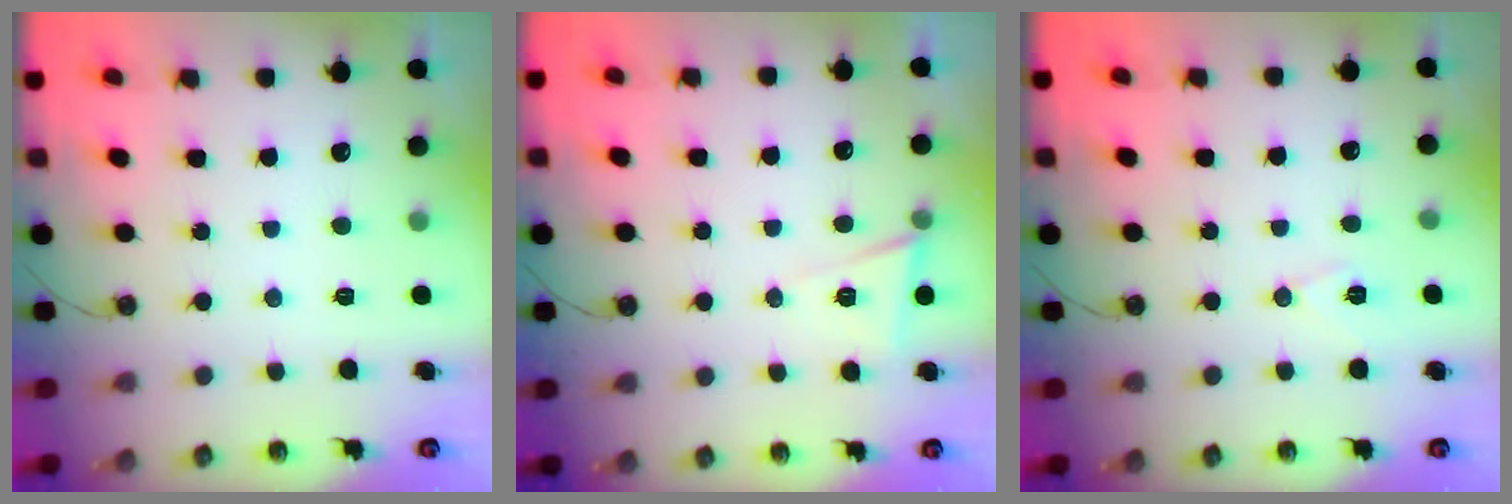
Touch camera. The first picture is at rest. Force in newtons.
{"total": 5.7, "press": 4.1, "slide": 4.0}
{"total": 7.5, "press": 6.1, "slide": 4.4}